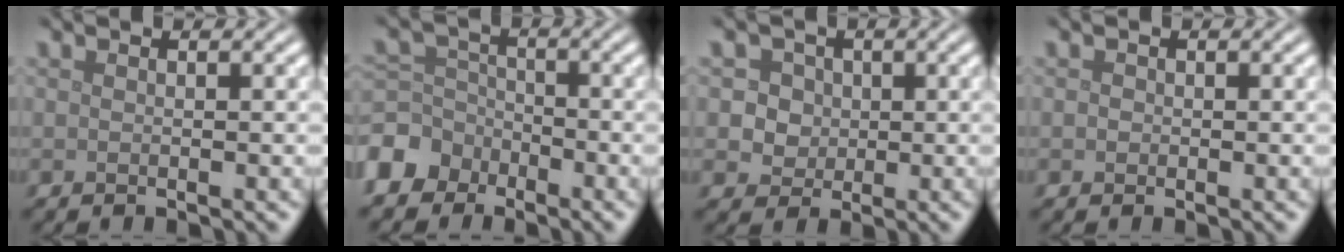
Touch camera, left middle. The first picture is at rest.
{"total": 4.8, "force": [-3.3, 3.4, 1.2], "torque": [-0.027, 0.006, -0.081]}
{"total": 5.0, "force": [1.7, 4.3, 2.1], "torque": [-0.017, 0.020, 0.012]}
{"total": 0.5, "force": [0.0, 0.5, 0.1], "torque": [0.002, -0.004, -0.003]}